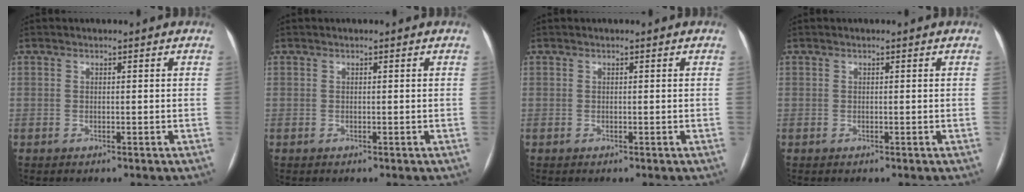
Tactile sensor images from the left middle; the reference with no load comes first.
{"total": 0.0}
{"total": 0.0}
{"total": 0.0}